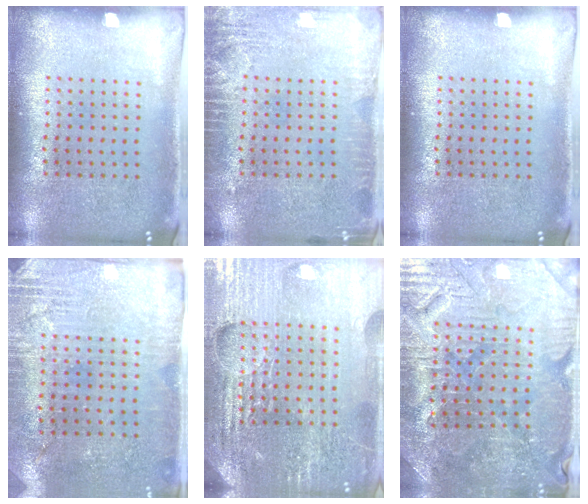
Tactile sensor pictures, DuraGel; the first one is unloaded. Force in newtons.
{"total": 2.7, "press": 2.7, "slide": 0.4}
{"total": 0.0}
{"total": 2.8, "press": 2.6, "slide": 1.0}
{"total": 5.3, "press": 4.8, "slide": 2.2}
{"total": 3.6, "press": 3.6, "slide": 0.5}